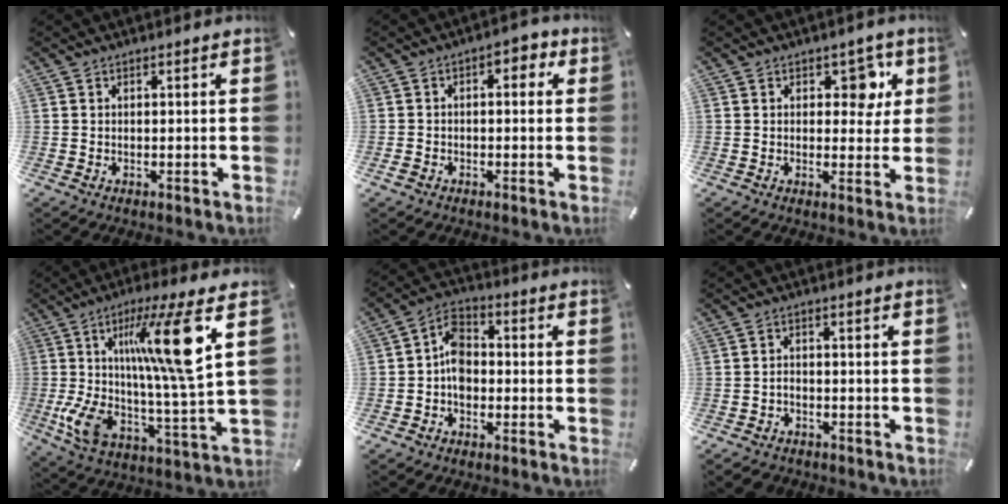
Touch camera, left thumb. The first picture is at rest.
{"total": 3.8, "force": [-1.0, 2.9, 2.2], "torque": [-0.028, 0.010, -0.024]}
{"total": 7.0, "force": [2.6, 4.7, 4.4], "torque": [-0.034, -0.009, 0.036]}
{"total": 22.0, "force": [6.2, 4.4, 20.7], "torque": [-0.366, -0.027, 0.078]}
{"total": 7.1, "force": [-1.6, 5.4, 4.4], "torque": [-0.083, 0.025, -0.024]}
{"total": 2.6, "force": [-1.7, 1.8, 0.7], "torque": [-0.015, 0.011, -0.035]}